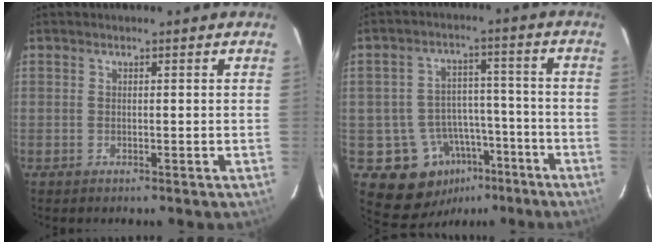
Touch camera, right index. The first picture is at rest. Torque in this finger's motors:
{"motor_torque": [0.16, -0.41, -0.17, -0.13]}